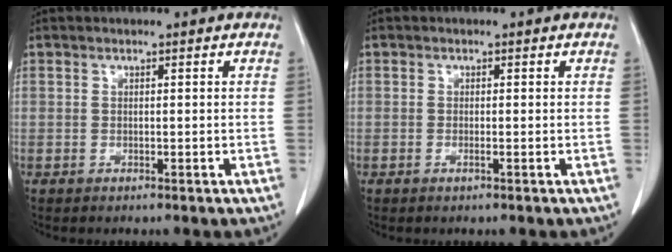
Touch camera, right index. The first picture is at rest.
{"total": 0.6, "force": [-0.3, 0.0, 0.5], "torque": [-0.010, -0.001, -0.004]}